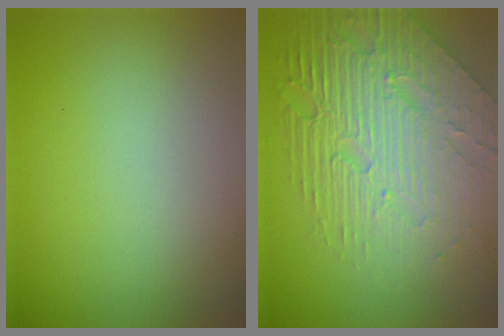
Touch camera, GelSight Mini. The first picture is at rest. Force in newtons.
{"total": 8.1, "press": 5.6, "slide": 5.9}